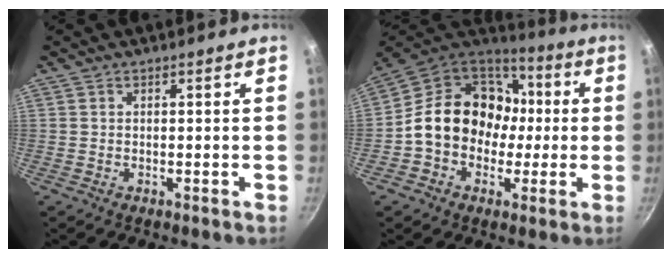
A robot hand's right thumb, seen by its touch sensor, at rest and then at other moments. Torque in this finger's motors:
{"motor_torque": [0.82, 2.79, 0.96, -0.82, 0.36]}